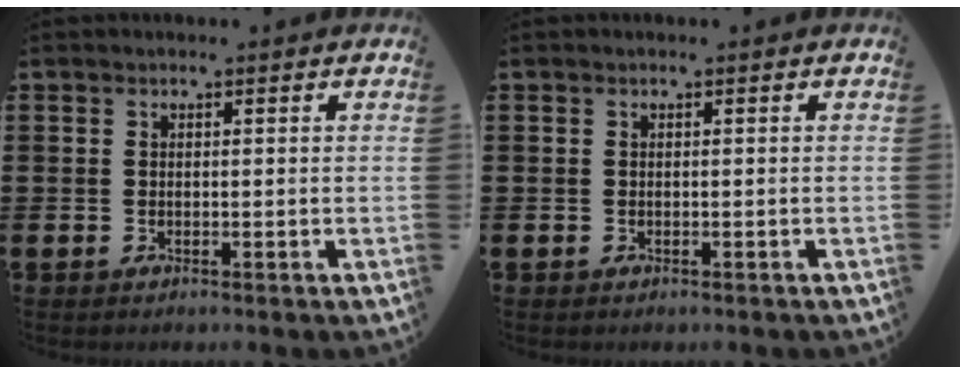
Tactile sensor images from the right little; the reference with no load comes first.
{"total": 0.0}